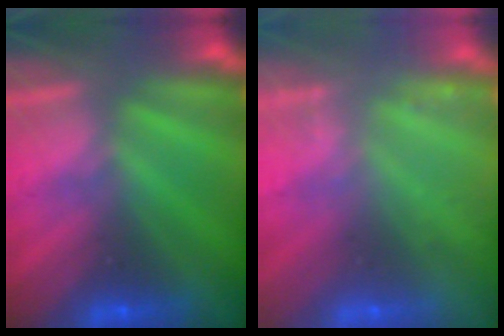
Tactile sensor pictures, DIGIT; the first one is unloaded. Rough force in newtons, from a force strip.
{"total": 2.3}